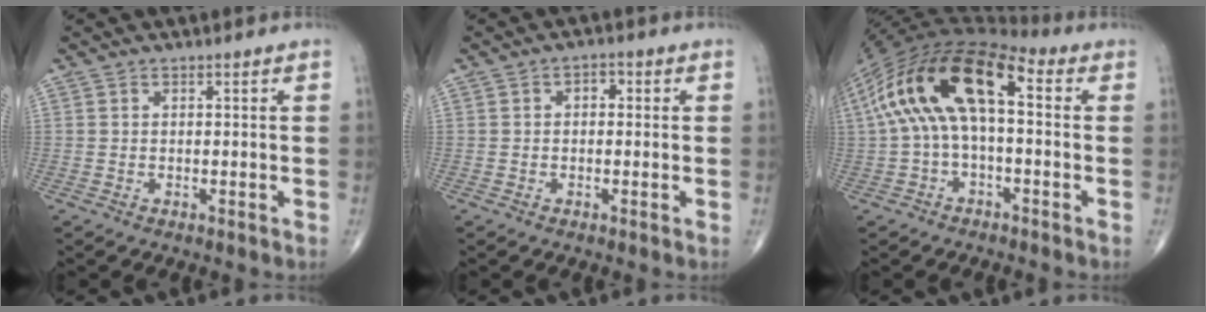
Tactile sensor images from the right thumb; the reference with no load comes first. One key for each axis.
{"total": 2.3, "fx": 0.3, "fy": 1.5, "fz": 1.7, "tx": -0.015, "ty": 0.010, "tz": 0.000}
{"total": 18.1, "fx": 1.9, "fy": 8.4, "fz": 15.9, "tx": -0.302, "ty": 0.053, "tz": 0.022}